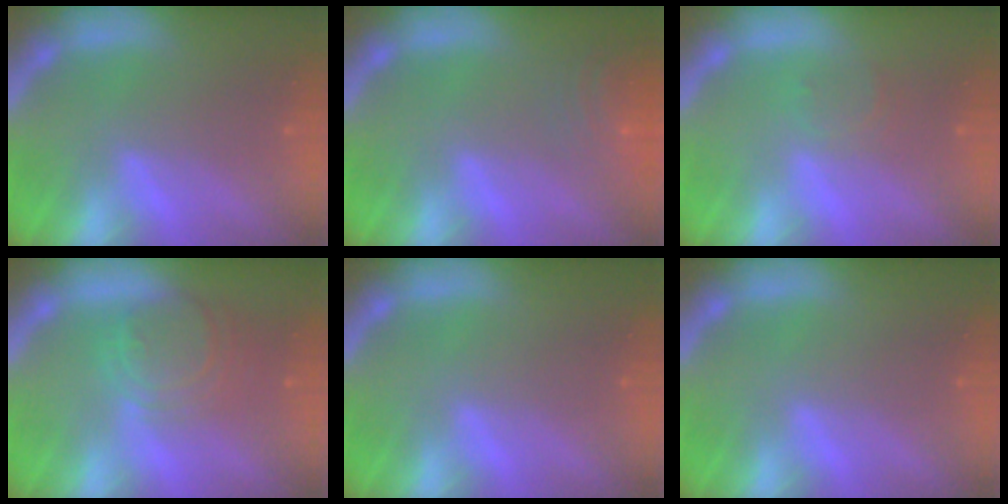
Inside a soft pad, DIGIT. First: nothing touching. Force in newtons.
{"total": 7.0}
{"total": 1.5}
{"total": 6.0}
{"total": 0.0}
{"total": 0.0}